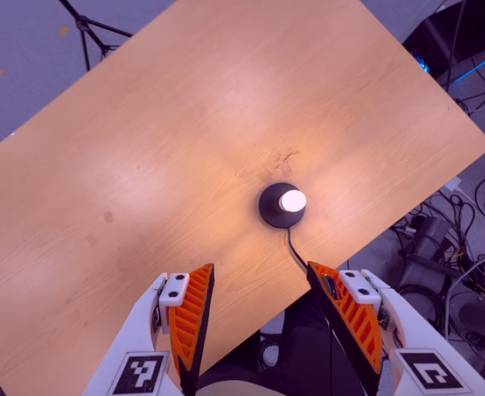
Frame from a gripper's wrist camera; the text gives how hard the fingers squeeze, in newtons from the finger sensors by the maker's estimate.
{"total": 0.0}